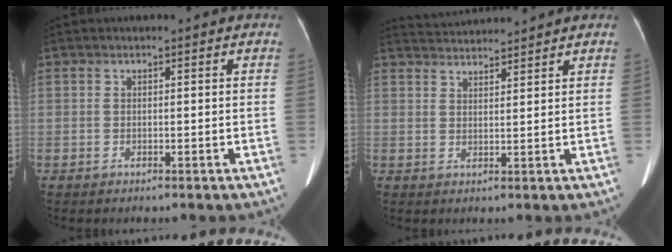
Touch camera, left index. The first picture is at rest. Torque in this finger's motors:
{"motor_torque": [0.09, -0.48, -0.01, 0.04]}